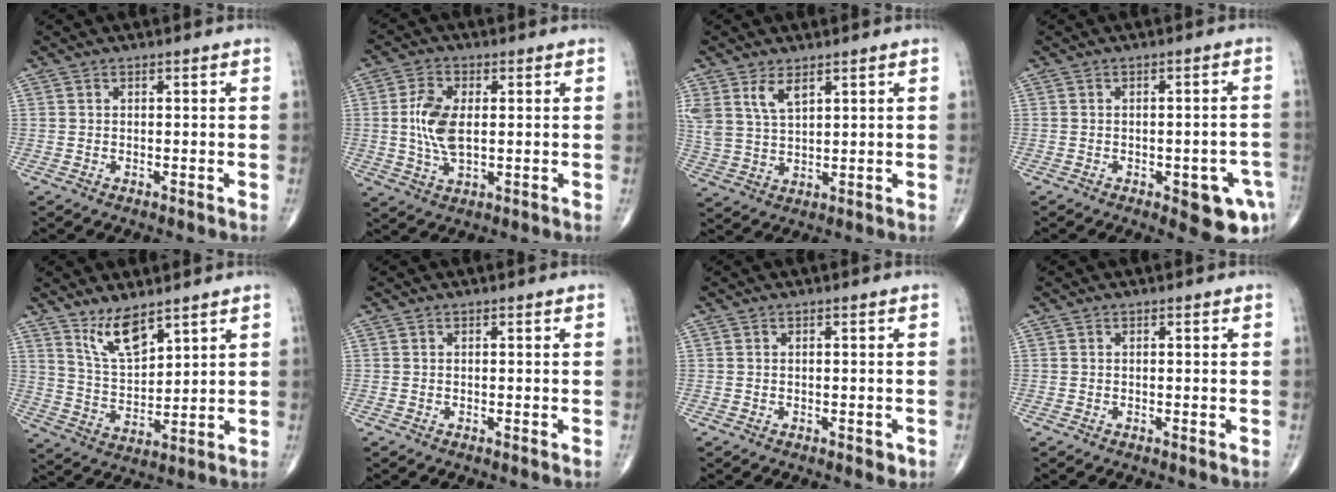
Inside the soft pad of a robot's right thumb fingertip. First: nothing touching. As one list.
[{"total": 8.3, "force": [0.5, 4.3, 7.0], "torque": [-0.147, -0.003, 0.011]}, {"total": 6.0, "force": [3.6, 2.8, 4.0], "torque": [-0.078, -0.015, 0.079]}, {"total": 9.3, "force": [-3.7, 3.6, 7.8], "torque": [-0.069, 0.013, -0.037]}, {"total": 8.3, "force": [5.9, 2.8, 5.1], "torque": [-0.086, -0.046, 0.121]}, {"total": 0.0}, {"total": 1.3, "force": [-0.4, 0.6, 1.0], "torque": [-0.009, -0.002, -0.003]}, {"total": 0.0}]